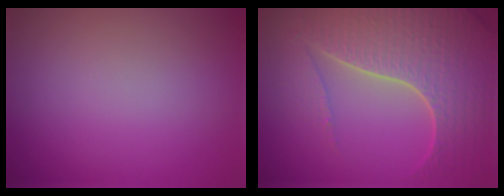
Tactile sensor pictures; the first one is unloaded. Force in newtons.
{"total": 7.3, "press": 5.3, "slide": 5.0}